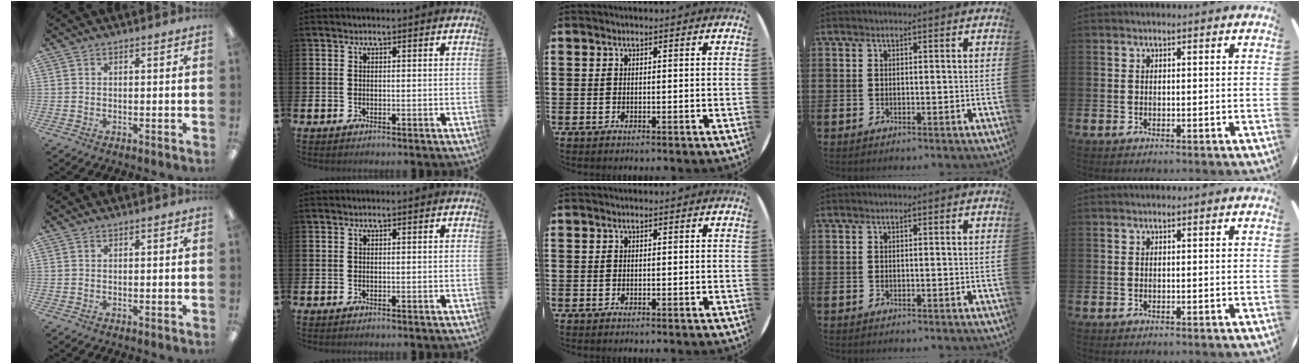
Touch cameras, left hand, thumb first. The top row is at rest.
{}